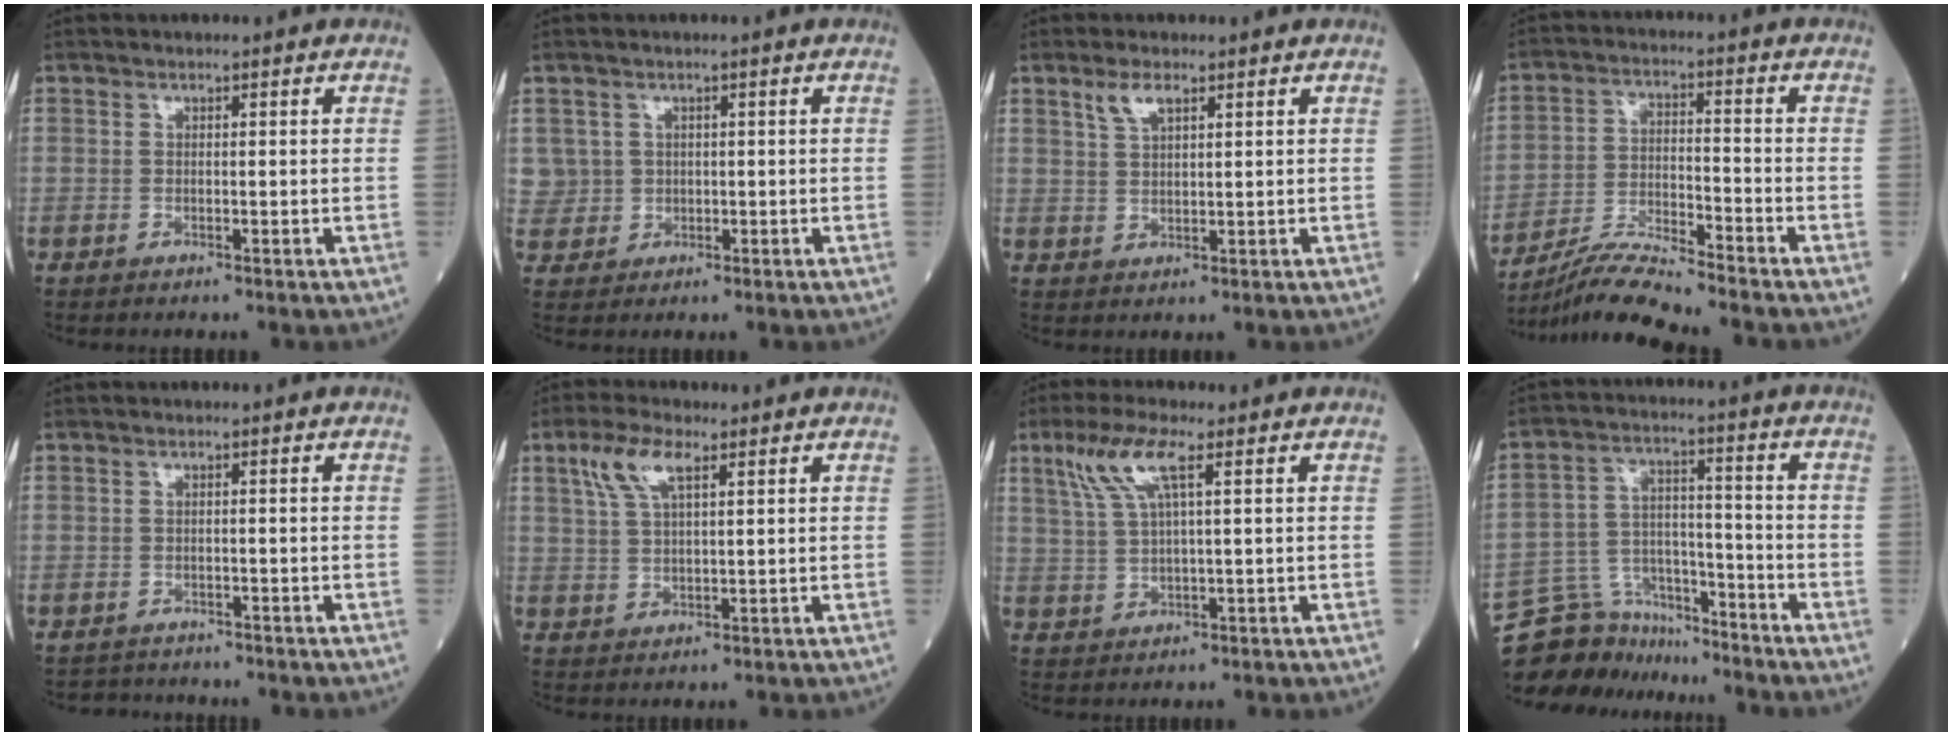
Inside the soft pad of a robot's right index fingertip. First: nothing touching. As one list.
[{"total": 3.4, "force": [0.8, 3.3, -0.2], "torque": [0.018, 0.005, 0.021]}, {"total": 3.2, "force": [2.1, 1.0, 2.3], "torque": [-0.051, 0.006, 0.045]}, {"total": 8.5, "force": [-8.0, -1.3, 2.5], "torque": [-0.052, -0.013, -0.150]}, {"total": 2.1, "force": [-1.9, 0.6, -0.6], "torque": [0.007, -0.006, -0.034]}, {"total": 6.0, "force": [3.1, 1.8, 4.8], "torque": [-0.107, 0.015, 0.065]}, {"total": 6.8, "force": [3.2, 0.9, 5.9], "torque": [-0.134, 0.015, 0.068]}, {"total": 11.1, "force": [-10.4, 4.0, 0.4], "torque": [-0.014, 0.045, -0.185]}]